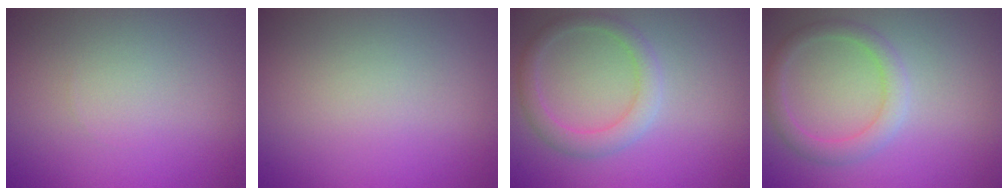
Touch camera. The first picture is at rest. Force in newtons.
{"total": 0.0}
{"total": 2.7, "press": 2.7, "slide": 0.0}
{"total": 2.5, "press": 2.5, "slide": 0.3}